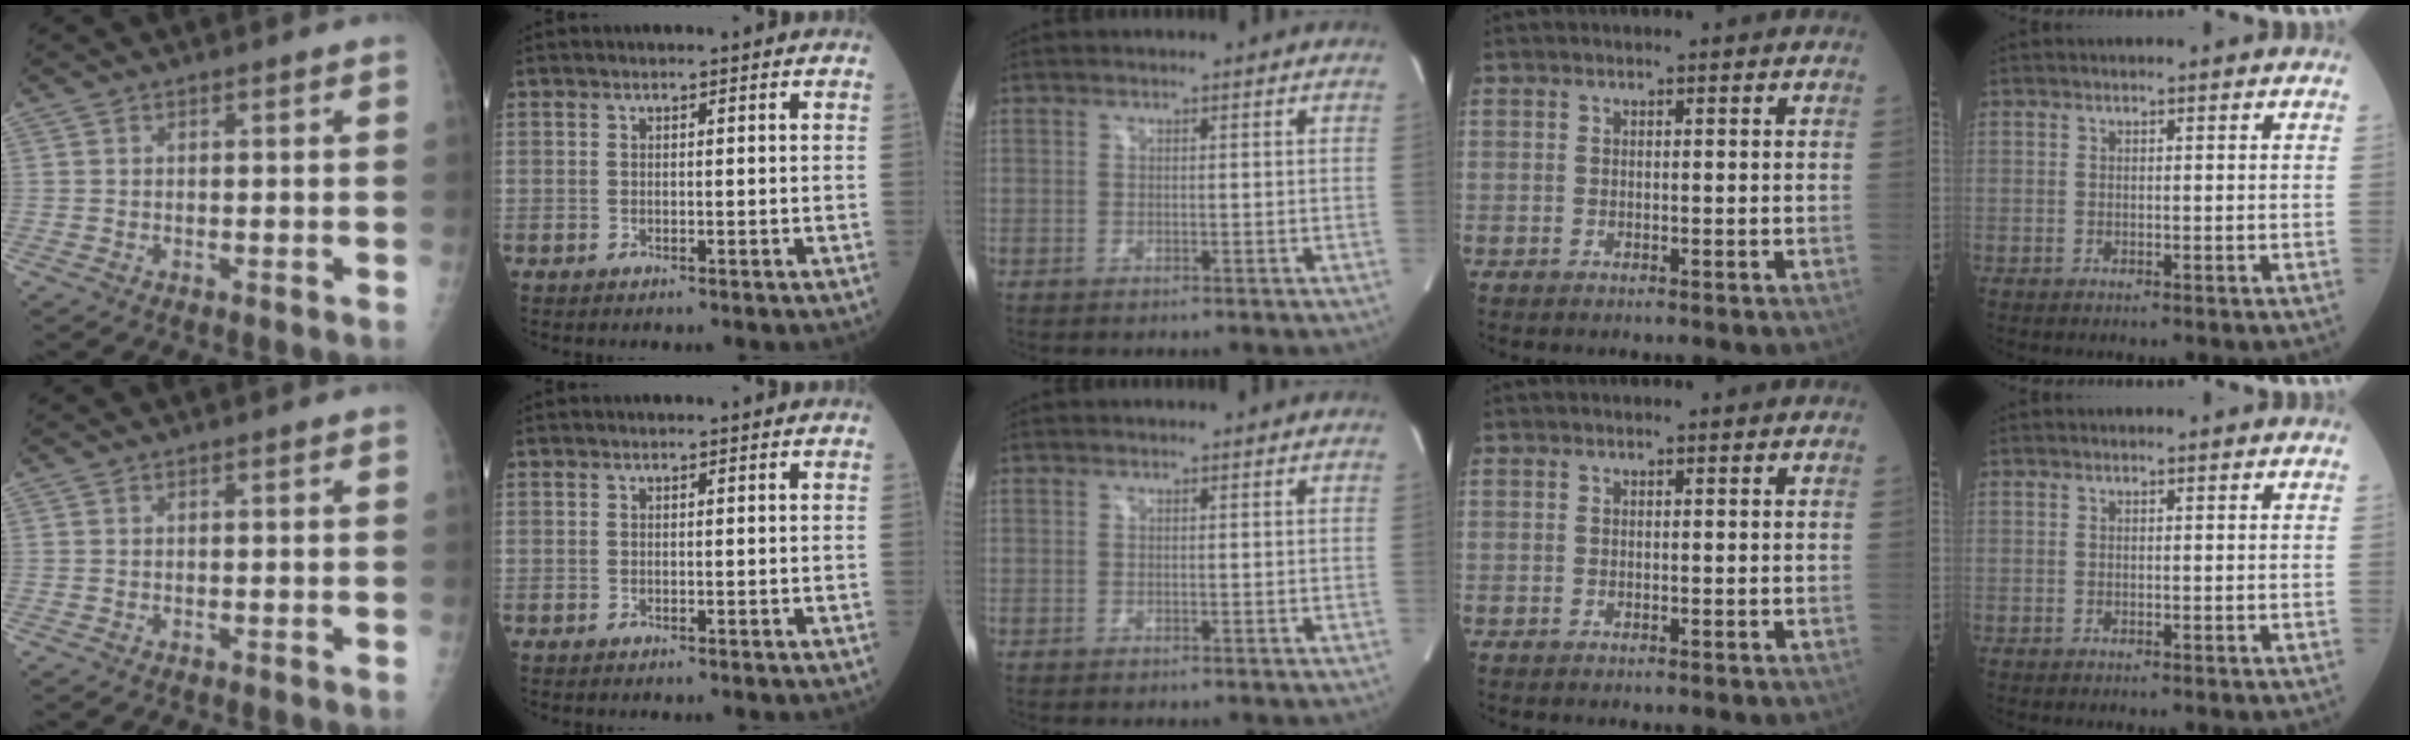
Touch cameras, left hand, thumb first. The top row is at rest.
{}